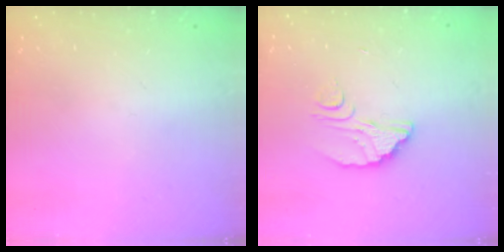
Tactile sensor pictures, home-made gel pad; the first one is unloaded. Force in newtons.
{"total": 4.9, "press": 4.9, "slide": 0.3}